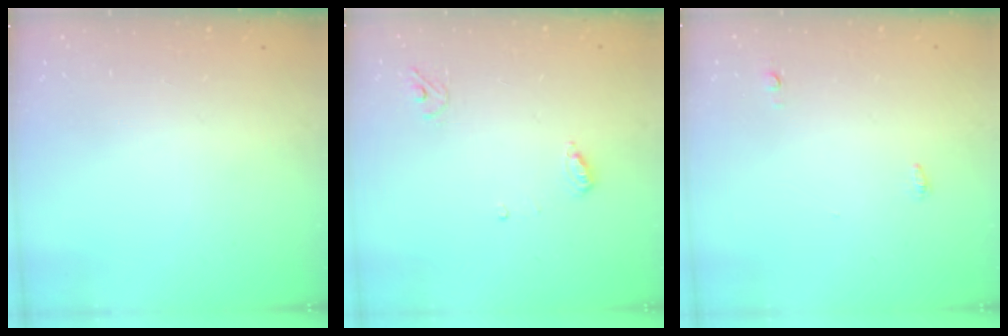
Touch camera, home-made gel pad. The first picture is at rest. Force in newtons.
{"total": 3.6, "press": 3.6, "slide": 0.3}
{"total": 7.3, "press": 3.8, "slide": 6.3}